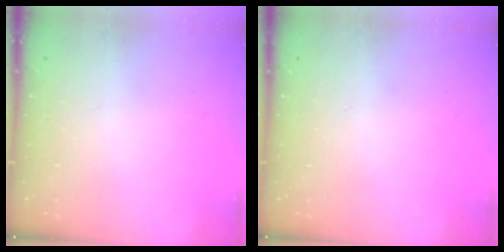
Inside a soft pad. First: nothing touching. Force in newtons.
{"total": 0.0}